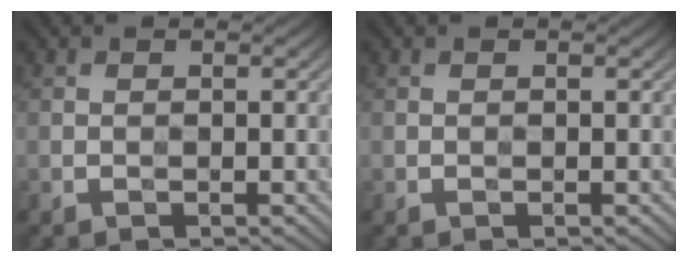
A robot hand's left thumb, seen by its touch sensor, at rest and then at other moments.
{"total": 0.0}